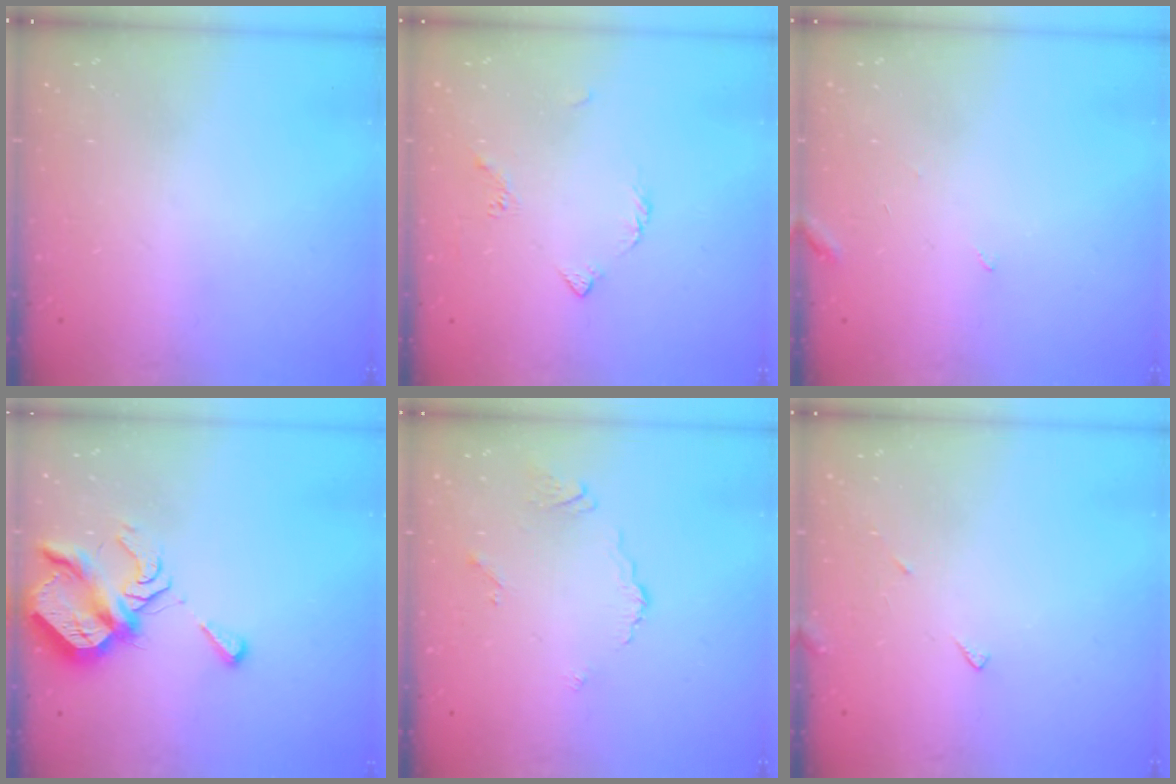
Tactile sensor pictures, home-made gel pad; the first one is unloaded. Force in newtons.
{"total": 3.7, "press": 3.7, "slide": 0.7}
{"total": 3.0, "press": 3.0, "slide": 0.2}
{"total": 8.1, "press": 8.0, "slide": 1.2}
{"total": 3.6, "press": 3.5, "slide": 0.6}
{"total": 5.2, "press": 5.2, "slide": 0.3}